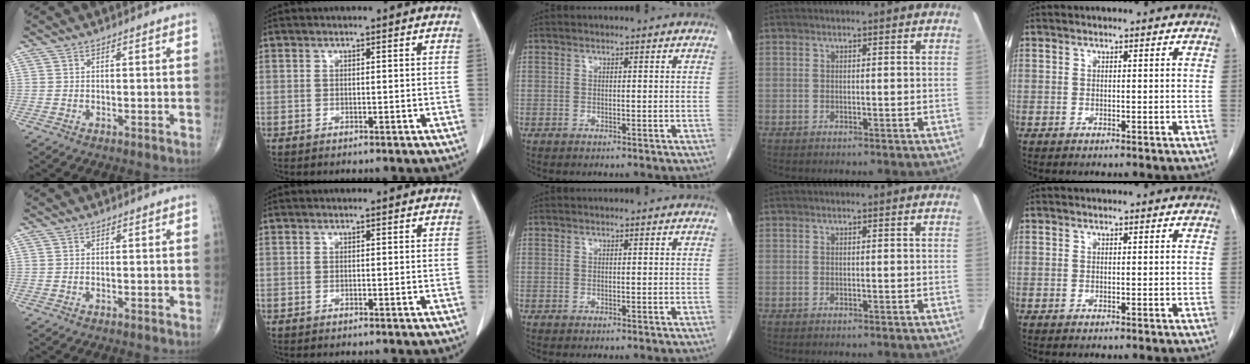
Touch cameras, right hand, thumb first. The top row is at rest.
{}